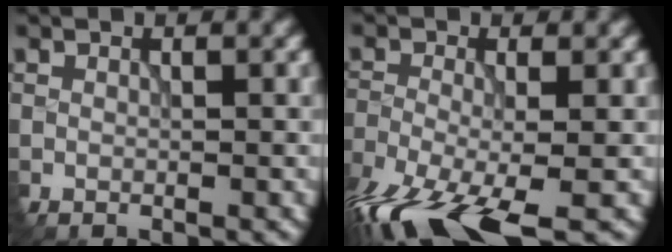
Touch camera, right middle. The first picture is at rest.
{"total": 10.6, "force": [-6.7, 3.7, 7.4], "torque": [-0.162, -0.034, -0.115]}